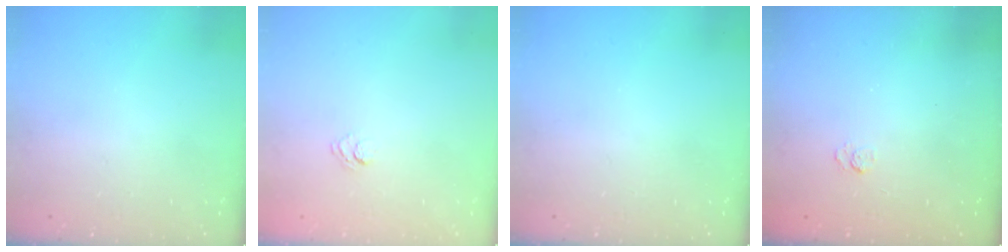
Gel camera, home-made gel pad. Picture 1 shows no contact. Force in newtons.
{"total": 2.6, "press": 2.3, "slide": 1.1}
{"total": 0.0}
{"total": 2.1, "press": 1.6, "slide": 1.3}